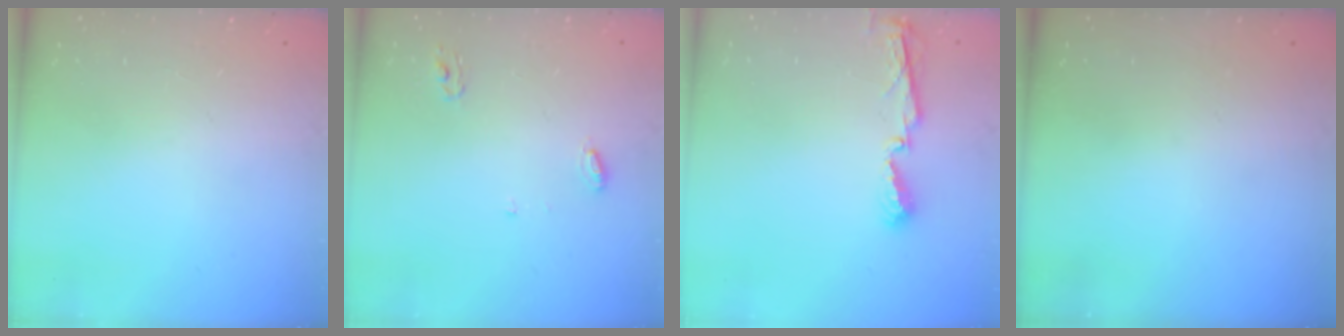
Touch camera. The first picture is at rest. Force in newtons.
{"total": 4.9, "press": 4.9, "slide": 0.3}
{"total": 5.1, "press": 5.1, "slide": 0.4}
{"total": 0.0}